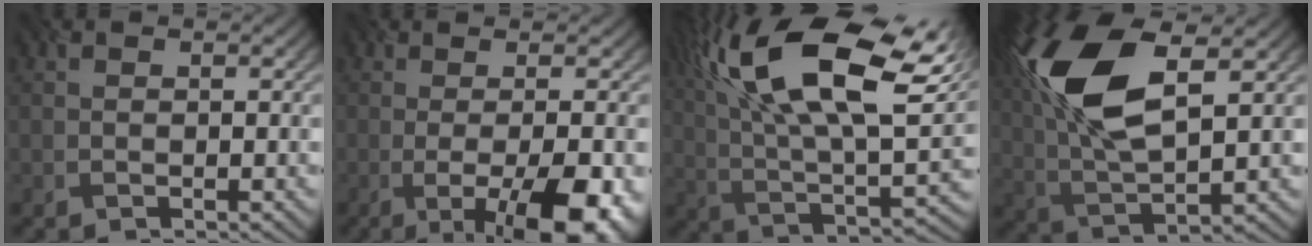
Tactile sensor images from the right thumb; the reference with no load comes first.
{"total": 13.3, "force": [-4.7, 4.4, 11.7], "torque": [-0.133, 0.006, -0.056]}
{"total": 19.2, "force": [8.8, 7.7, 15.3], "torque": [-0.312, 0.050, 0.150]}
{"total": 12.3, "force": [4.8, 5.0, 10.2], "torque": [-0.243, 0.024, 0.101]}